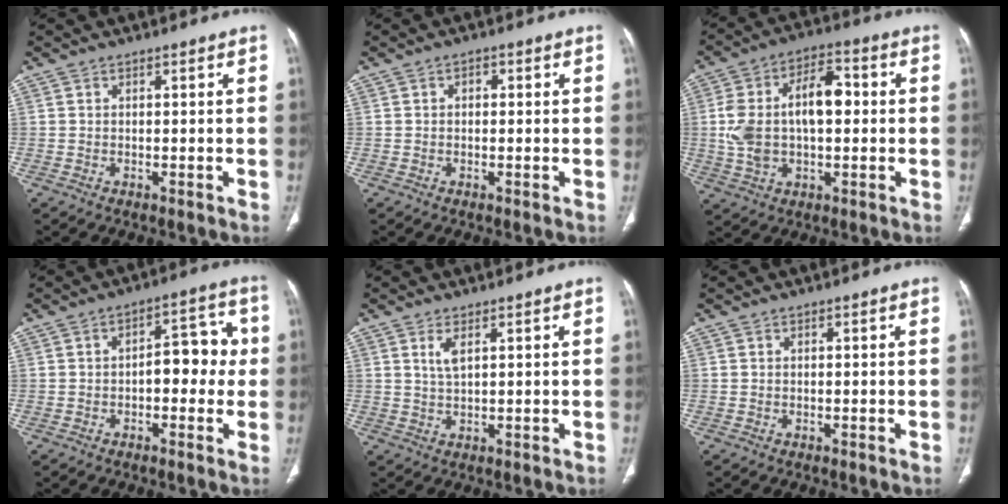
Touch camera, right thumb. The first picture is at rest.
{"total": 1.3, "force": [0.2, 1.0, 0.8], "torque": [0.000, 0.007, -0.001]}
{"total": 14.9, "force": [0.7, 8.5, 12.3], "torque": [-0.217, 0.037, 0.012]}
{"total": 8.5, "force": [-0.5, 4.7, 7.0], "torque": [-0.058, 0.034, -0.013]}
{"total": 2.7, "force": [1.2, 0.8, 2.3], "torque": [-0.052, -0.007, 0.031]}
{"total": 0.0}